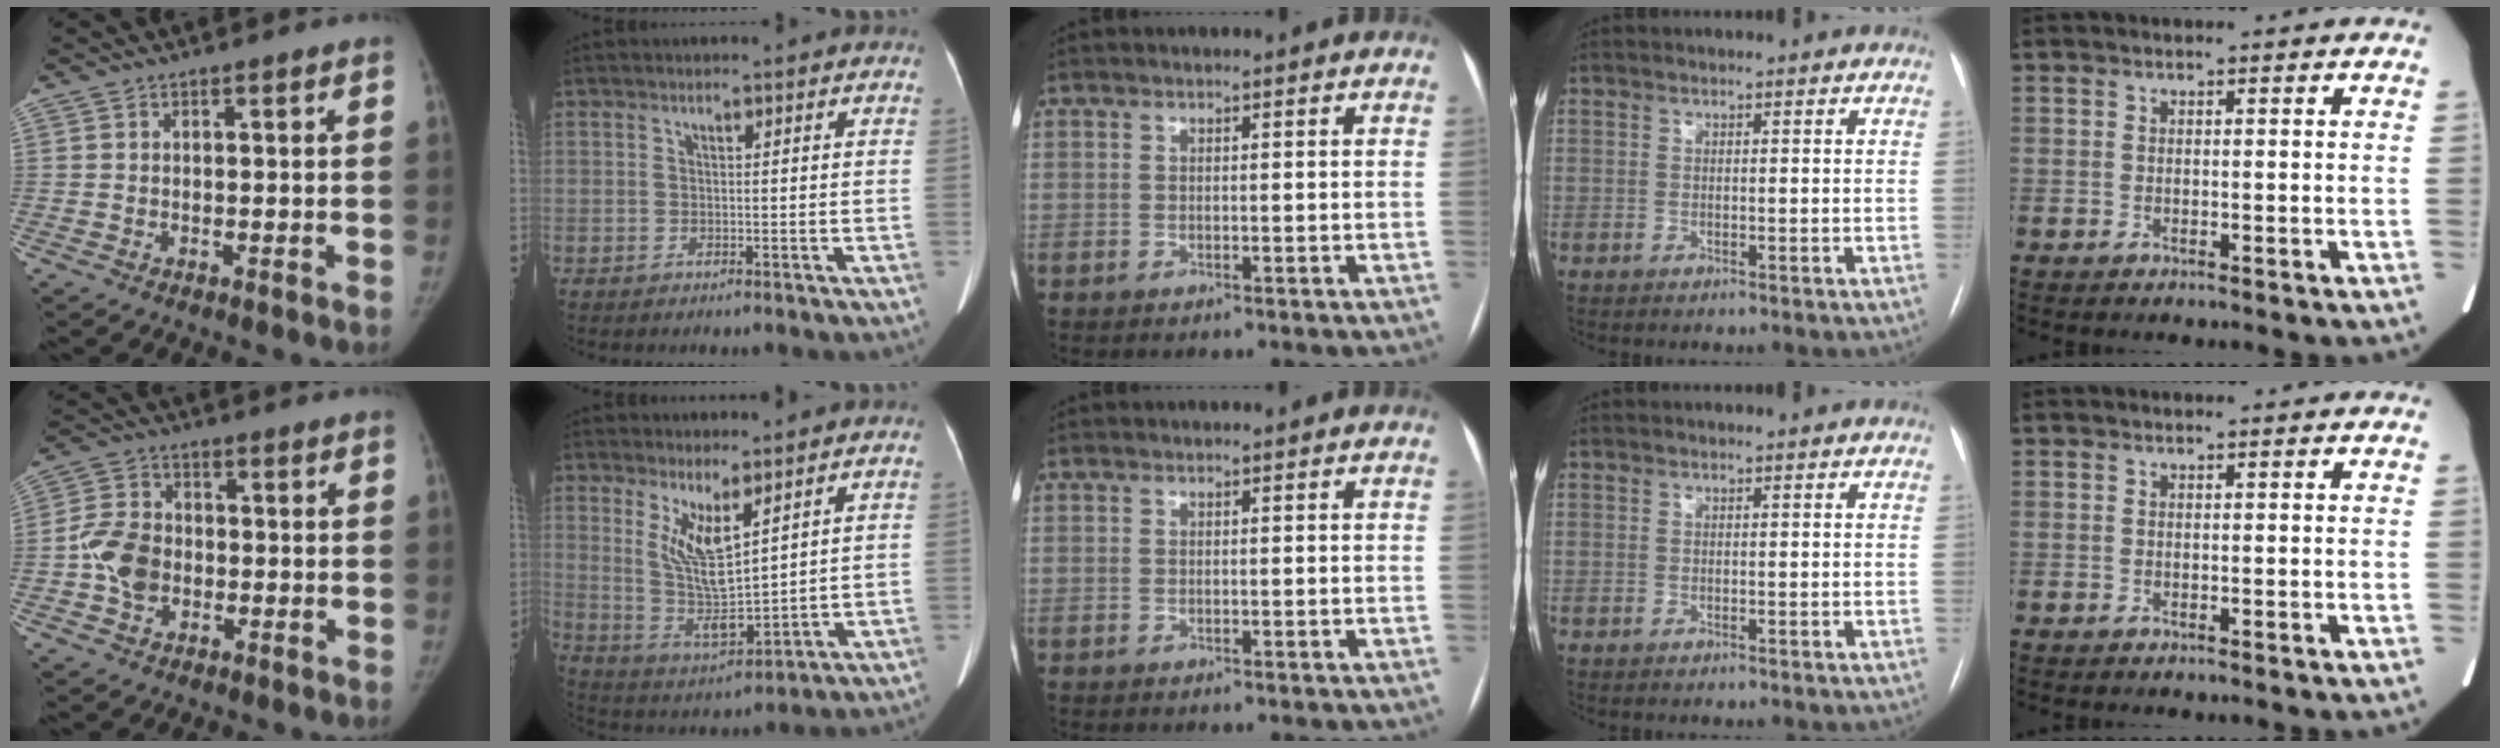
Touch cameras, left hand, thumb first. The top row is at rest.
{"thumb": {"total": 8.3, "force": [-1.5, 6.4, 5.1], "torque": [-0.083, 0.017, -0.037]}, "index": {"total": 8.4, "force": [3.5, 2.0, 7.4], "torque": [-0.147, -0.020, 0.080]}}